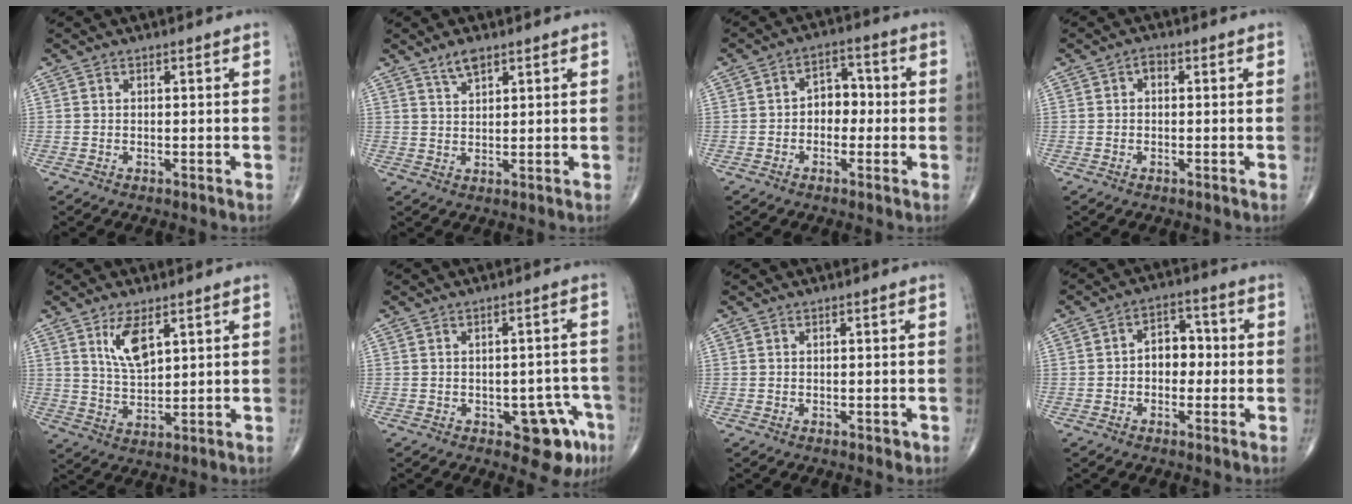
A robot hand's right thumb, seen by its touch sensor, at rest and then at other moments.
{"total": 3.4, "force": [2.4, 1.2, 2.0], "torque": [-0.035, -0.010, 0.048]}
{"total": 5.5, "force": [-0.7, 4.1, 3.6], "torque": [-0.023, 0.021, -0.023]}
{"total": 1.4, "force": [0.1, 1.0, 1.0], "torque": [-0.007, 0.005, -0.006]}
{"total": 7.1, "force": [3.5, 3.0, 5.5], "torque": [-0.096, -0.022, 0.072]}
{"total": 7.9, "force": [-3.6, 4.0, 5.7], "torque": [-0.035, 0.020, -0.039]}
{"total": 0.8, "force": [-0.2, 0.4, 0.6], "torque": [-0.006, -0.001, -0.002]}
{"total": 6.1, "force": [-0.4, 4.3, 4.2], "torque": [-0.034, 0.020, -0.018]}